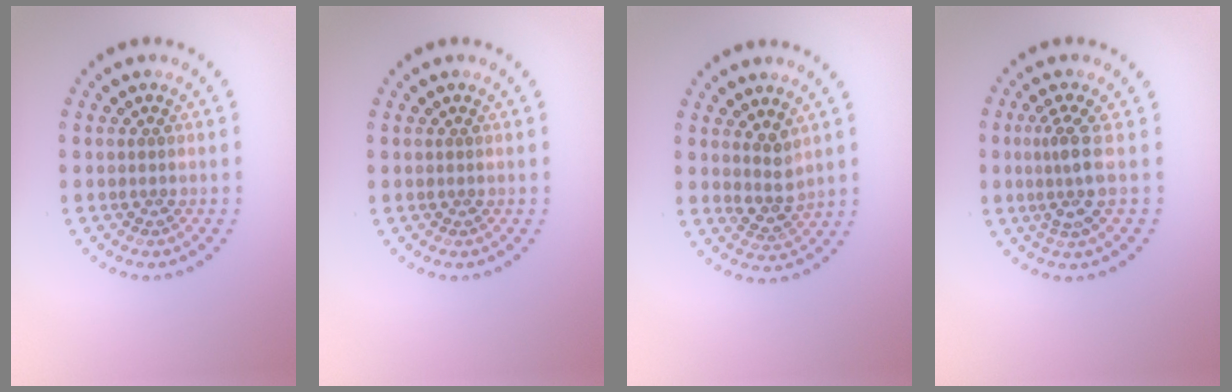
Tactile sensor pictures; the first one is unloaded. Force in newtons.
{"total": 0.0}
{"total": 2.4, "press": 1.8, "slide": 1.5}
{"total": 2.7, "press": 2.0, "slide": 1.8}